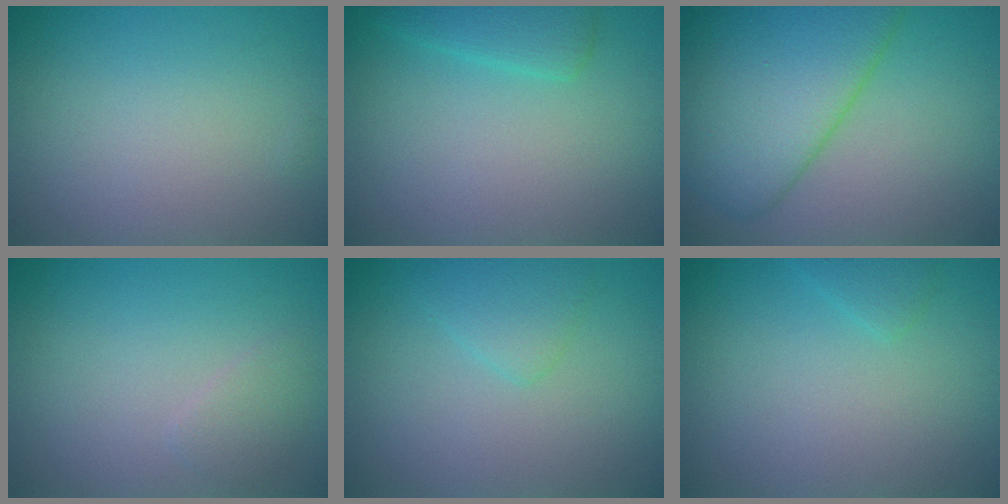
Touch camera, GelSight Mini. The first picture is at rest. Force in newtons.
{"total": 2.6, "press": 2.6, "slide": 0.2}
{"total": 10.4, "press": 10.4, "slide": 0.2}
{"total": 1.3, "press": 1.3, "slide": 0.1}
{"total": 1.8, "press": 1.8, "slide": 0.2}
{"total": 1.0, "press": 1.0, "slide": 0.1}